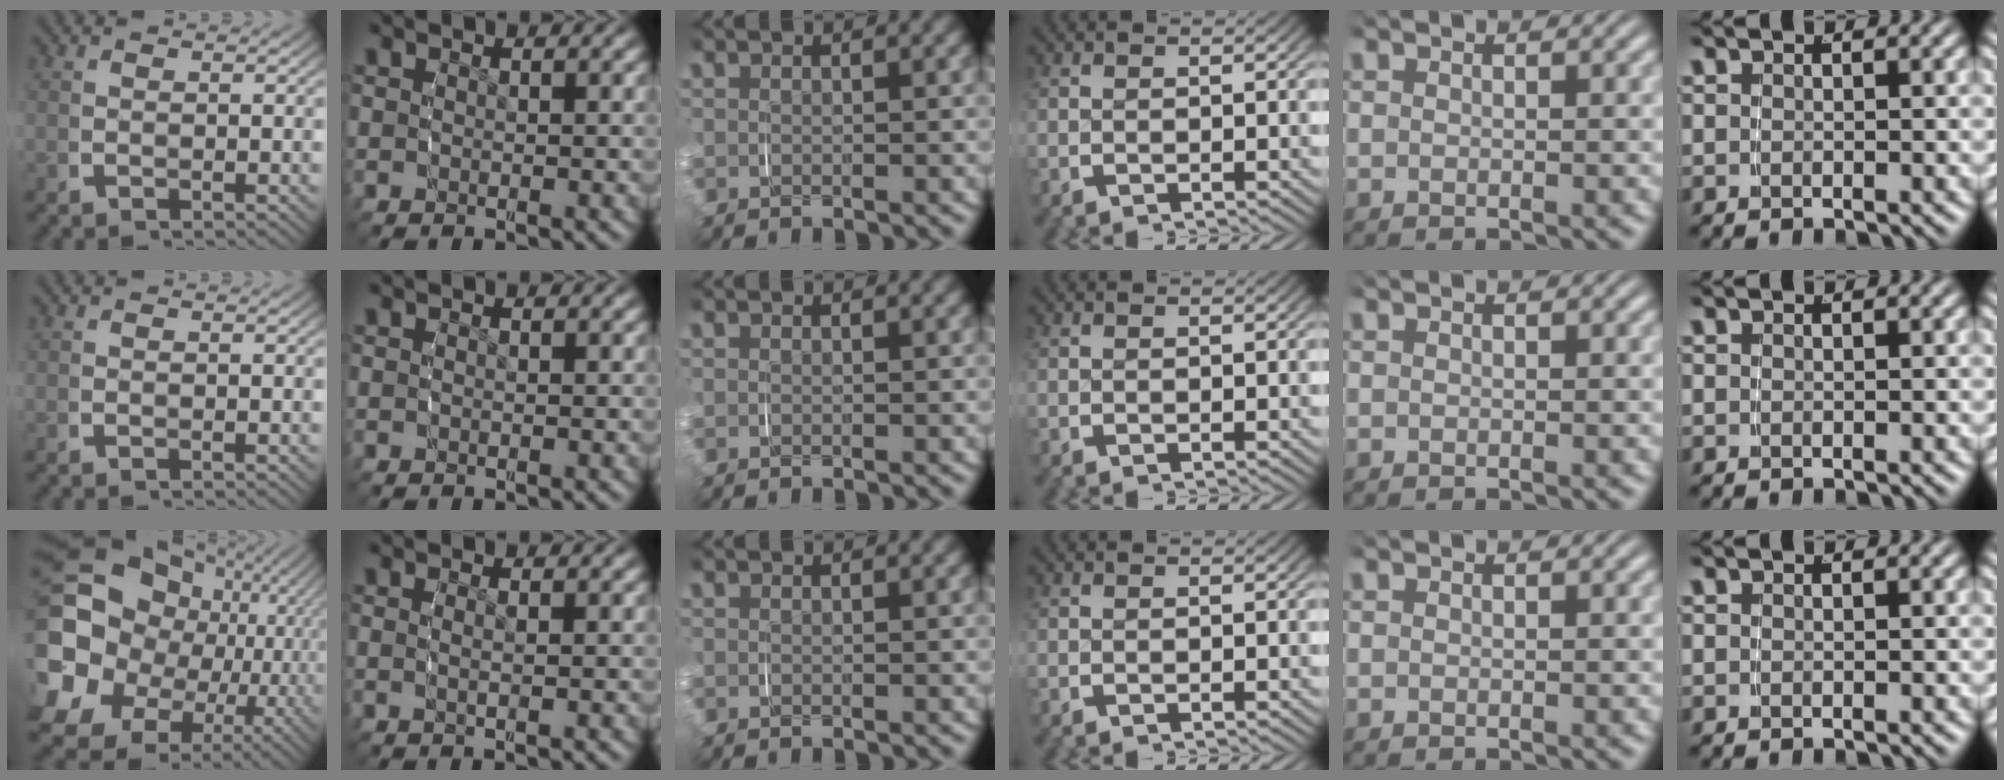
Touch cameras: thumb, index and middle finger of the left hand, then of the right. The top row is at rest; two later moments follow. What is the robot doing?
{"motion": "grasp_and_lifting", "object": "napkin"}